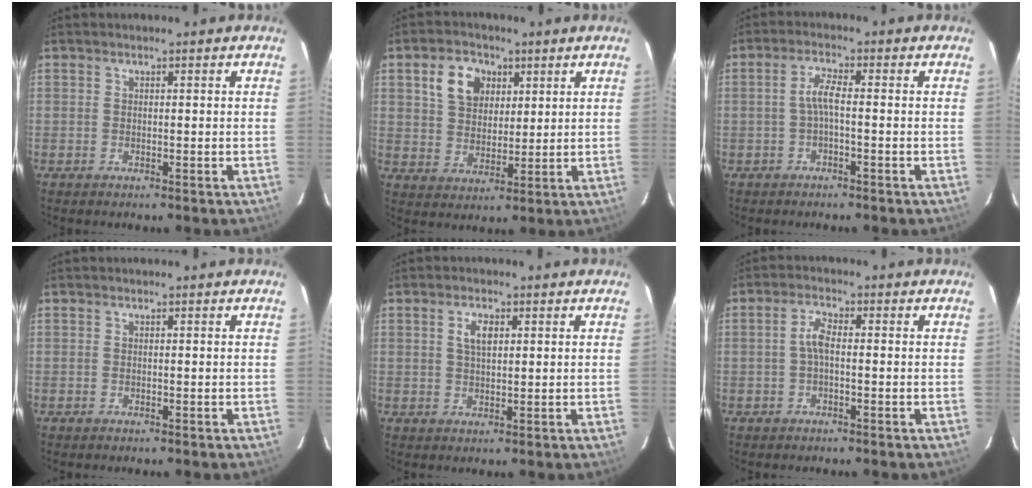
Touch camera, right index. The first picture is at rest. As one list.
[{"total": 8.5, "force": [3.6, 6.2, 4.6], "torque": [-0.089, 0.021, 0.068]}, {"total": 3.0, "force": [-0.7, 0.3, 2.9], "torque": [-0.059, 0.006, -0.013]}, {"total": 0.0}, {"total": 3.4, "force": [1.3, 1.6, 2.8], "torque": [-0.052, 0.005, 0.024]}, {"total": 2.9, "force": [-0.4, 1.0, 2.7], "torque": [-0.057, 0.009, -0.008]}]